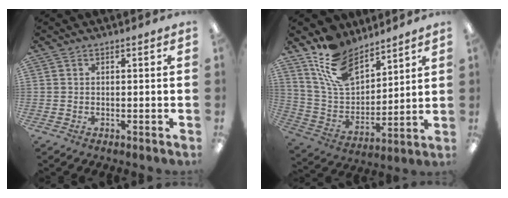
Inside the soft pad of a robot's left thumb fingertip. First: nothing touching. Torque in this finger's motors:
{"motor_torque": [0.22, 0.47, 1.42, -1.35, 0.30]}